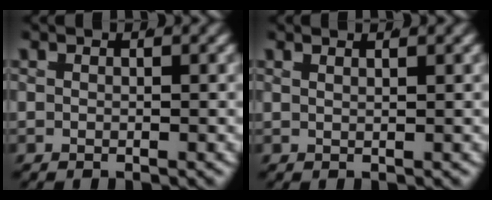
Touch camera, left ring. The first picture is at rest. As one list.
[{"total": 1.4, "force": [1.2, 0.3, 0.7], "torque": [-0.005, 0.007, 0.016]}]